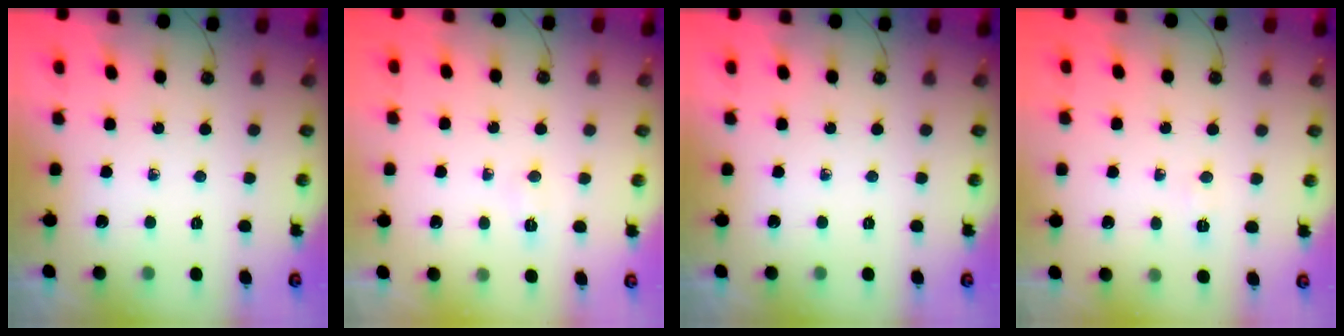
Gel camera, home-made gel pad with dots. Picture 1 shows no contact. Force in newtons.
{"total": 3.6, "press": 3.6, "slide": 0.5}
{"total": 0.0}
{"total": 3.0, "press": 3.0, "slide": 0.5}